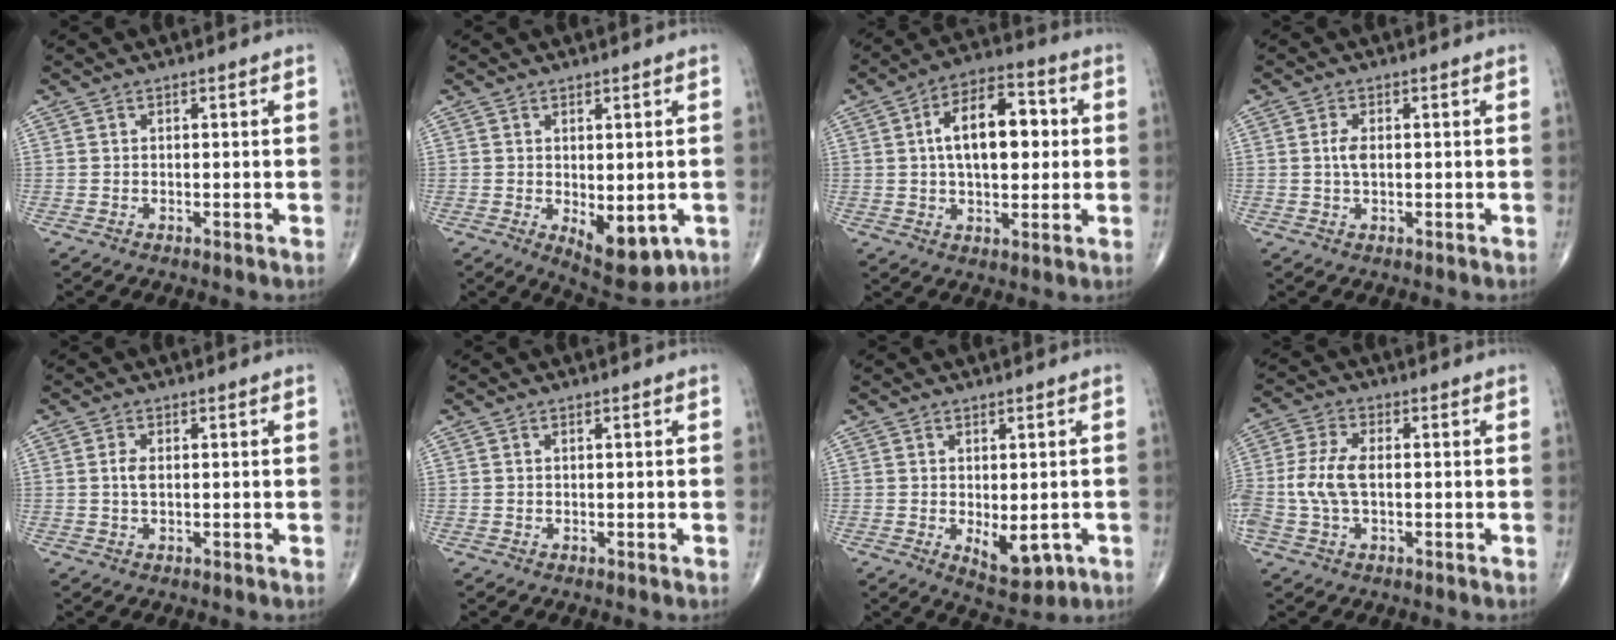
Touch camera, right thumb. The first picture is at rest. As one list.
[{"total": 8.4, "force": [-2.1, 4.0, 7.1], "torque": [-0.076, -0.011, -0.015]}, {"total": 14.1, "force": [1.8, 7.5, 11.7], "torque": [-0.165, 0.019, 0.023]}, {"total": 2.5, "force": [0.1, 1.2, 2.1], "torque": [-0.045, 0.001, 0.001]}, {"total": 2.1, "force": [0.2, 1.1, 1.8], "torque": [-0.040, 0.001, 0.002]}, {"total": 0.0}, {"total": 6.7, "force": [-1.6, 3.3, 5.6], "torque": [-0.062, -0.008, -0.008]}, {"total": 7.7, "force": [-0.6, 4.1, 6.4], "torque": [-0.159, 0.014, -0.014]}]